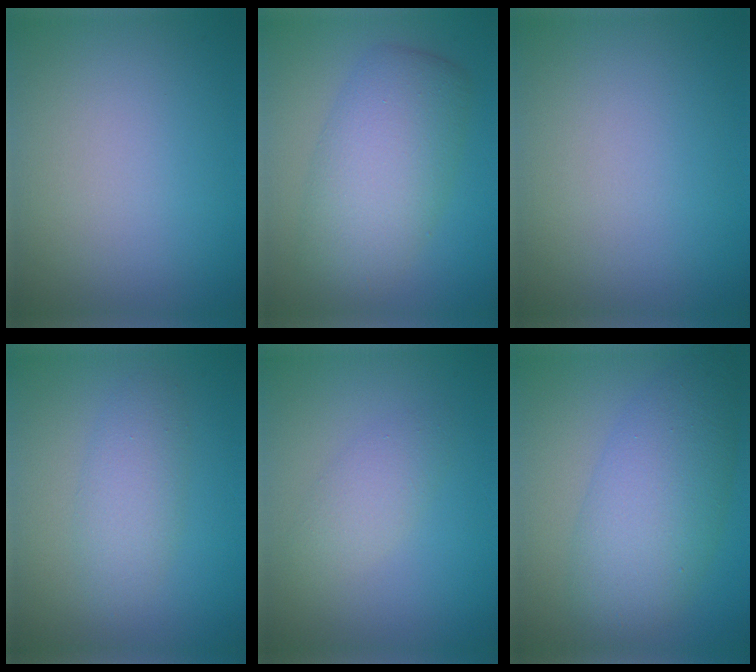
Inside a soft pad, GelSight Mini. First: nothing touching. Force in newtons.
{"total": 6.6, "press": 6.6, "slide": 0.2}
{"total": 0.0}
{"total": 2.7, "press": 2.7, "slide": 0.0}
{"total": 2.0, "press": 2.0, "slide": 0.0}
{"total": 6.9, "press": 6.9, "slide": 0.3}